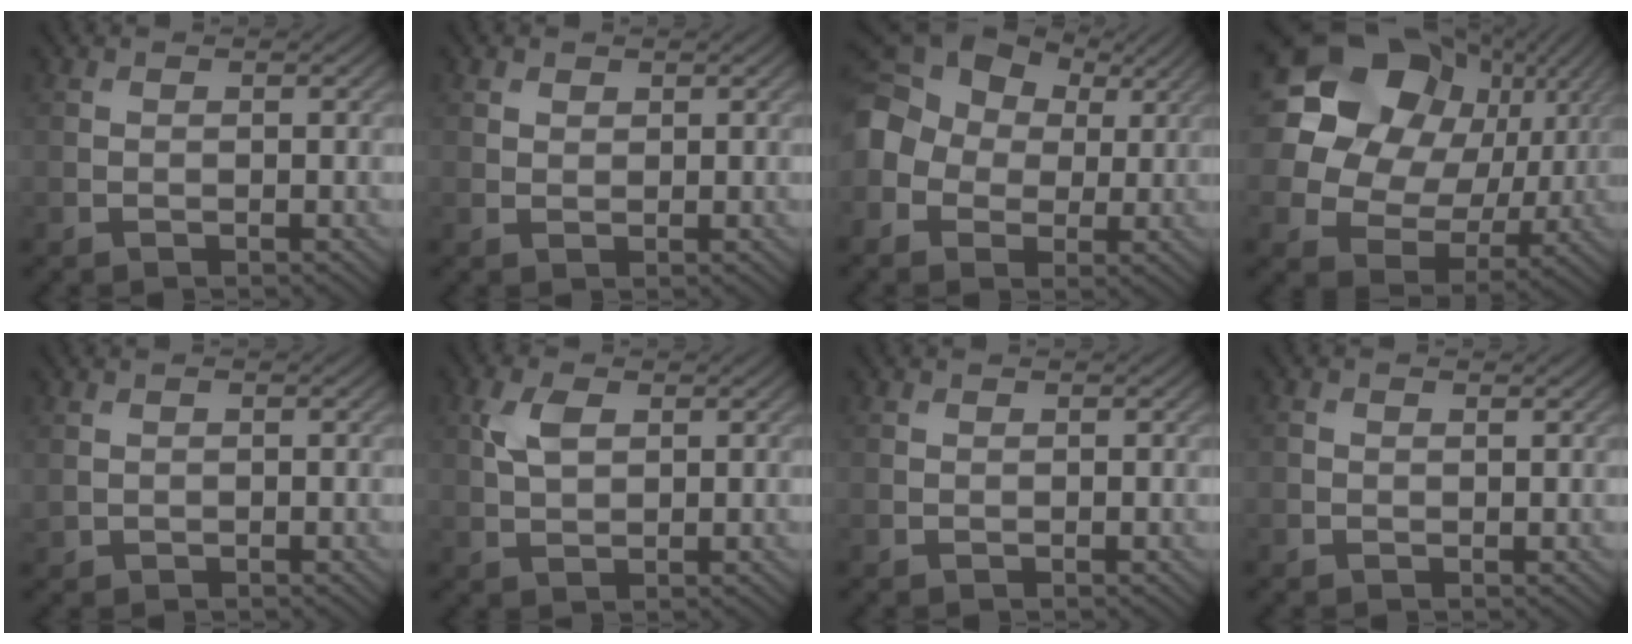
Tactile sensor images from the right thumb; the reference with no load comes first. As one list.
[{"total": 1.1, "force": [0.8, 0.8, 0.2], "torque": [-0.004, -0.002, 0.015]}, {"total": 12.5, "force": [1.7, 10.1, 7.1], "torque": [-0.193, 0.010, 0.018]}, {"total": 21.5, "force": [7.3, 17.7, 9.7], "torque": [-0.269, 0.055, 0.133]}, {"total": 0.8, "force": [0.2, 0.6, 0.5], "torque": [-0.012, -0.002, 0.008]}, {"total": 3.7, "force": [1.2, 2.1, 2.8], "torque": [-0.069, 0.005, 0.024]}, {"total": 0.0}, {"total": 0.6, "force": [0.3, 0.3, 0.4], "torque": [-0.006, 0.000, 0.002]}]